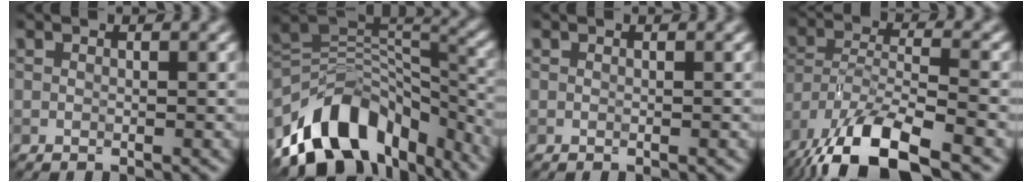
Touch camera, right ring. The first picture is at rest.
{"total": 11.9, "force": [-6.8, 7.2, 6.6], "torque": [-0.107, 0.011, -0.110]}
{"total": 0.0}
{"total": 11.6, "force": [-8.9, 3.1, 6.7], "torque": [-0.131, -0.008, -0.157]}